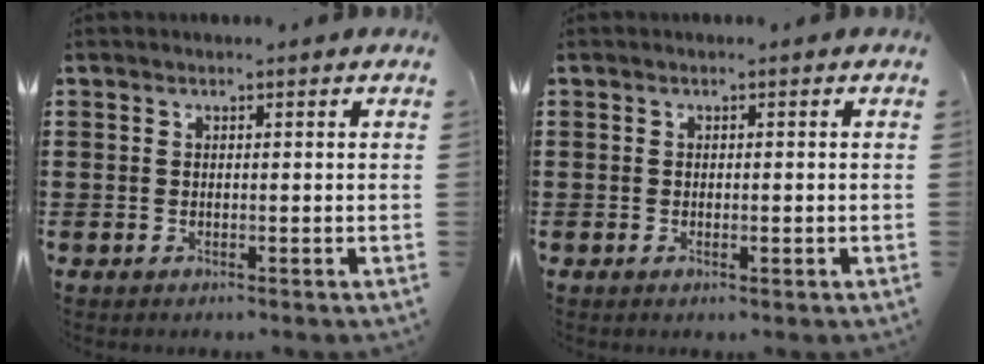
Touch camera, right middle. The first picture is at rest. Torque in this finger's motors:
{"motor_torque": [-0.09, 0.21, -0.04, 0.00]}